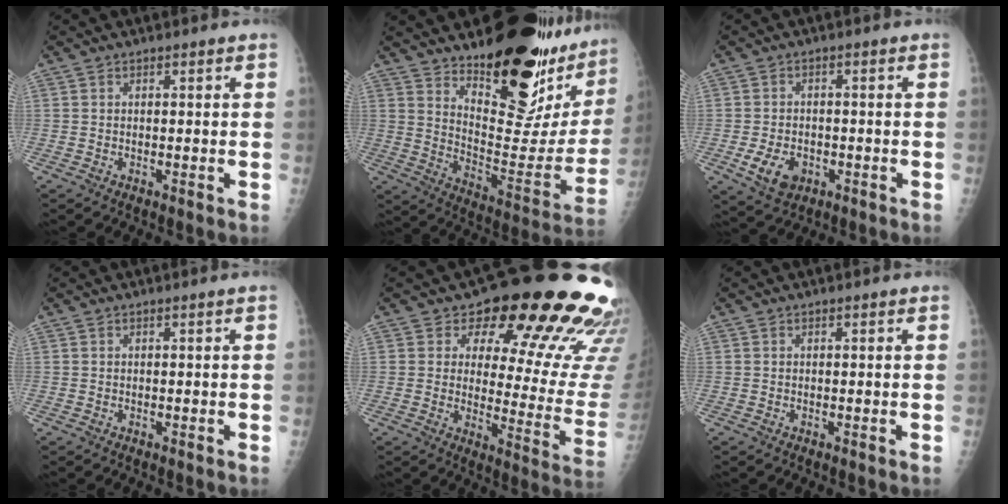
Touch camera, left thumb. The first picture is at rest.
{"total": 27.3, "force": [20.0, 8.7, 16.4], "torque": [-0.207, -0.139, 0.289]}
{"total": 6.5, "force": [-2.3, 4.7, 4.0], "torque": [-0.061, 0.003, -0.033]}
{"total": 0.0}
{"total": 23.0, "force": [15.5, 9.7, 13.9], "torque": [-0.128, -0.085, 0.185]}
{"total": 0.0}